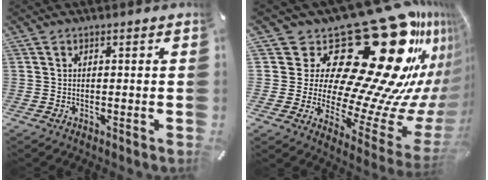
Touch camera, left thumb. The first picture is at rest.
{"total": 39.2, "force": [18.2, 17.7, 29.8], "torque": [-0.431, -0.230, 0.370]}